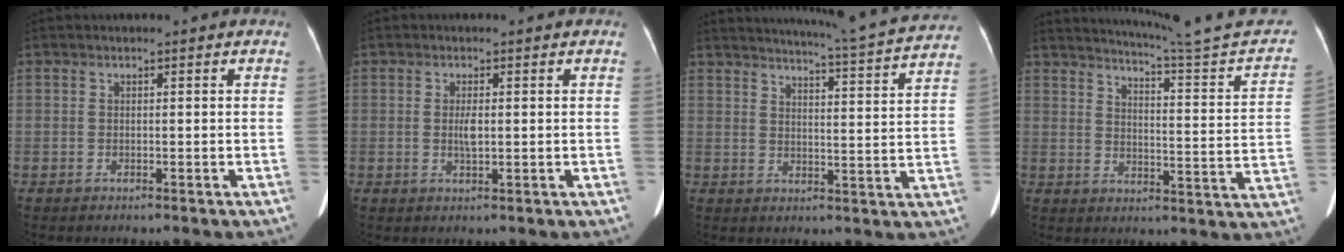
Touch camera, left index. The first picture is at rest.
{"total": 1.9, "force": [0.1, 0.4, 1.9], "torque": [-0.038, -0.001, 0.004]}
{"total": 17.2, "force": [16.2, -1.1, 5.7], "torque": [-0.100, -0.051, 0.197]}
{"total": 19.1, "force": [17.7, -1.1, 7.1], "torque": [-0.104, -0.072, 0.216]}